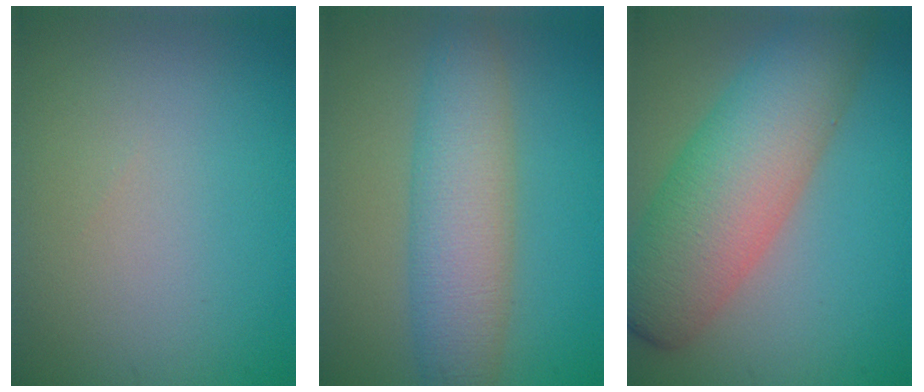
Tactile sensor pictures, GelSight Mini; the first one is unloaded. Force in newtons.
{"total": 6.3, "press": 6.3, "slide": 0.3}
{"total": 8.9, "press": 8.9, "slide": 0.3}